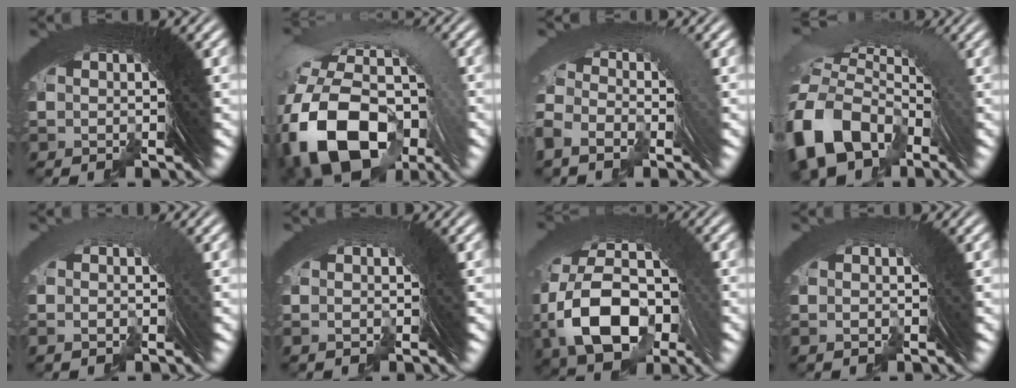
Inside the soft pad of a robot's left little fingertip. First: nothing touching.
{"total": 13.5, "force": [-1.7, 9.2, 9.8], "torque": [-0.205, -0.040, -0.009]}
{"total": 1.9, "force": [-0.2, 1.2, 1.4], "torque": [-0.016, 0.008, -0.006]}
{"total": 8.7, "force": [-0.4, 6.3, 6.0], "torque": [-0.132, -0.024, 0.004]}
{"total": 0.8, "force": [0.0, 0.3, 0.8], "torque": [0.023, 0.021, -0.009]}
{"total": 1.0, "force": [-0.7, -0.4, -0.6], "torque": [0.023, 0.007, -0.015]}
{"total": 10.8, "force": [0.6, 7.2, 8.0], "torque": [-0.168, -0.019, 0.025]}
{"total": 0.8, "force": [-0.7, -0.2, -0.3], "torque": [0.019, 0.008, -0.015]}